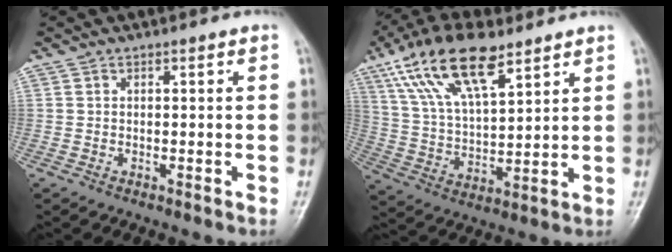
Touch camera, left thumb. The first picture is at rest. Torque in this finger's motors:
{"motor_torque": [1.00, 0.04, 1.50, -1.28, 0.43]}